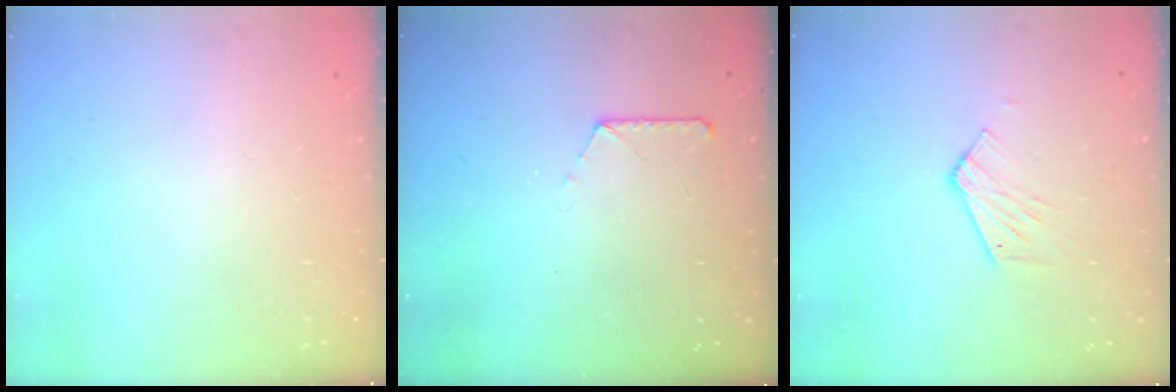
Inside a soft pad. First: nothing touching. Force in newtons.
{"total": 6.6, "press": 6.6, "slide": 0.7}
{"total": 6.7, "press": 6.6, "slide": 0.8}